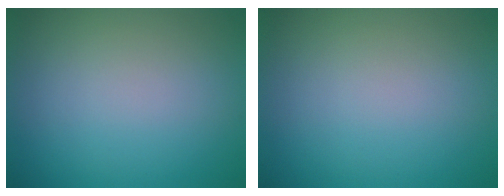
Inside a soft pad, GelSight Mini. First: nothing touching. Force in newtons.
{"total": 0.0}